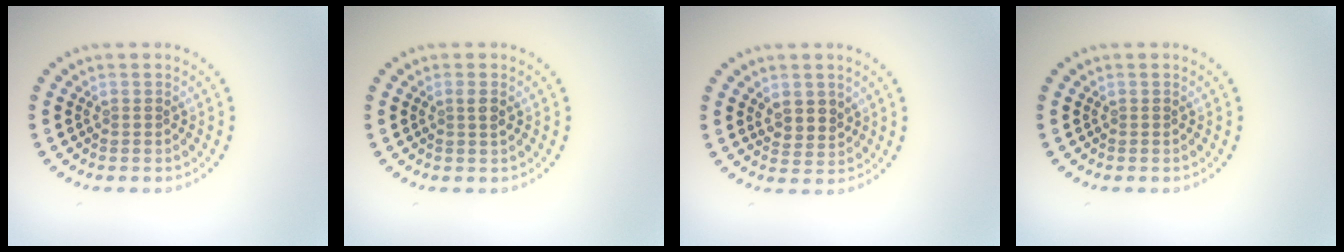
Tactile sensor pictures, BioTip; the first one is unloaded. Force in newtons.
{"total": 1.0, "press": 0.8, "slide": 0.5}
{"total": 2.1, "press": 1.9, "slide": 0.9}
{"total": 0.0}